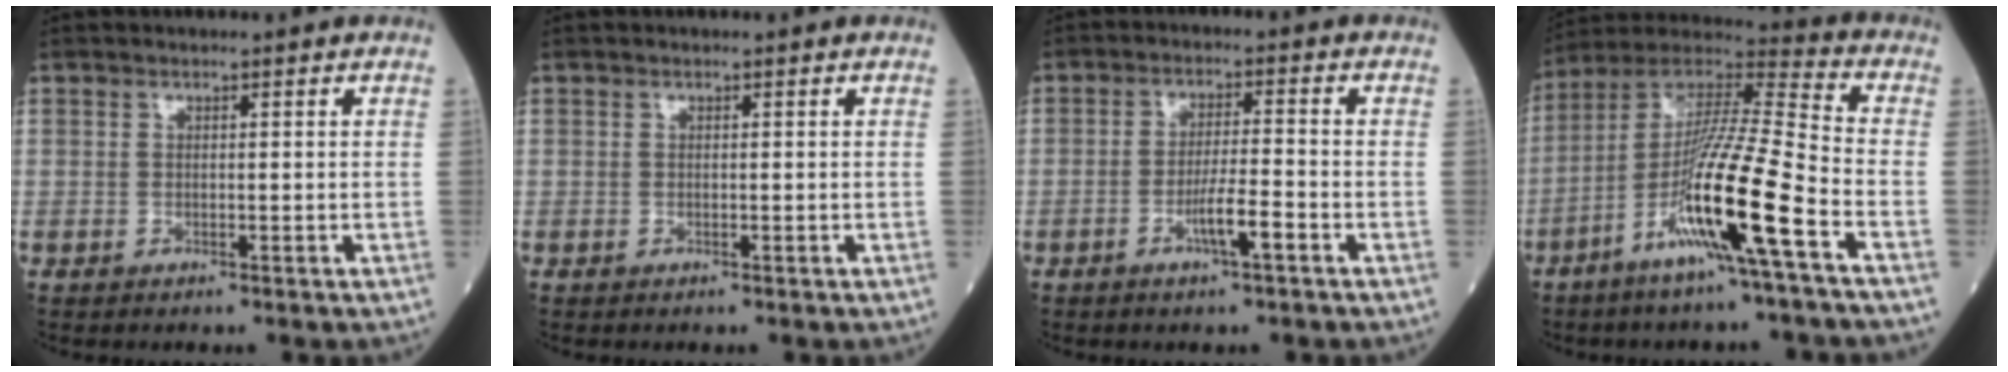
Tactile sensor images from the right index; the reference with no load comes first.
{"total": 0.0}
{"total": 4.7, "force": [-2.2, 0.0, 4.1], "torque": [-0.077, -0.004, -0.041]}
{"total": 16.4, "force": [-6.7, -1.0, 14.9], "torque": [-0.288, -0.013, -0.129]}